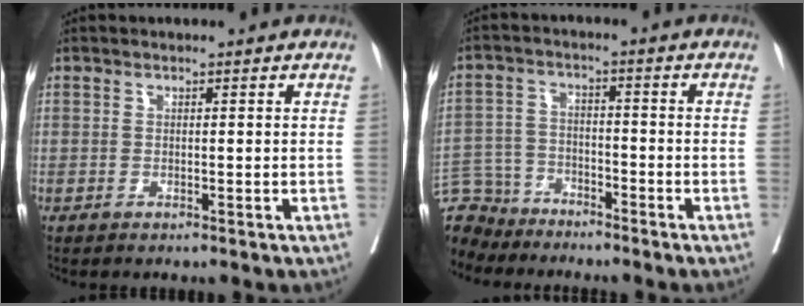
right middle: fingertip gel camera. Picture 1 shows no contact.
{"total": 8.8, "force": [-7.9, 3.7, -0.2], "torque": [-0.008, 0.012, -0.150]}